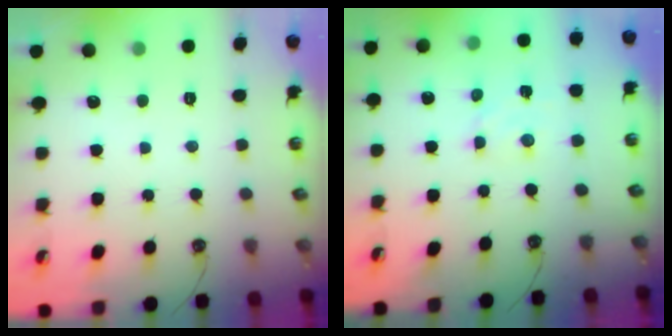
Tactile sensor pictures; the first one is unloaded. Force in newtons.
{"total": 3.3, "press": 3.3, "slide": 0.5}